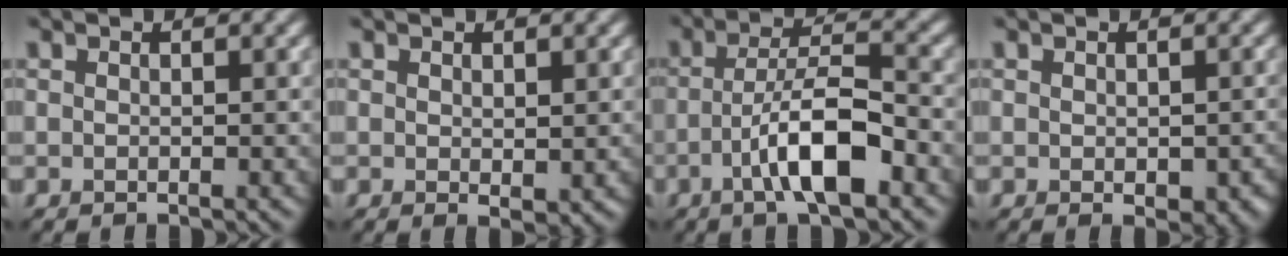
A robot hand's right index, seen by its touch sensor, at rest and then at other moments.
{"total": 1.1, "force": [0.2, 0.4, 1.0], "torque": [-0.014, -0.003, 0.006]}
{"total": 6.7, "force": [-2.5, 1.8, 5.9], "torque": [-0.104, 0.008, -0.046]}
{"total": 2.9, "force": [-0.6, 1.5, 2.4], "torque": [-0.030, -0.009, -0.002]}